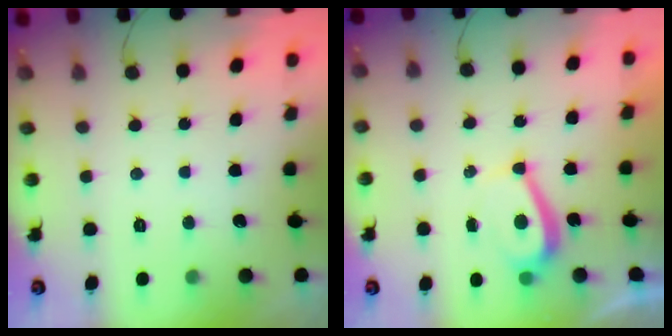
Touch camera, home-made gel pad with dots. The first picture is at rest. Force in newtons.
{"total": 4.0, "press": 4.0, "slide": 0.6}